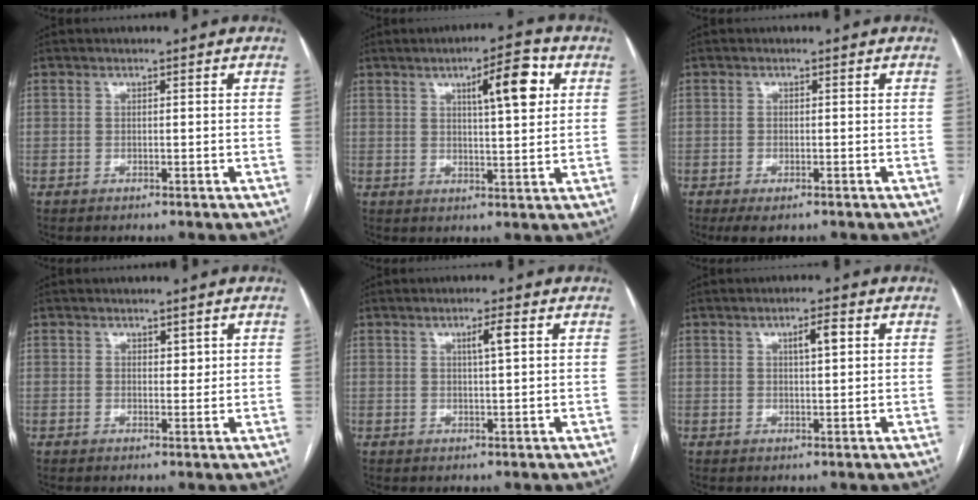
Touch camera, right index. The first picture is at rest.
{"total": 8.4, "force": [3.2, 1.6, 7.6], "torque": [-0.116, 0.009, 0.048]}
{"total": 2.9, "force": [-1.8, 1.0, 2.0], "torque": [-0.034, -0.005, -0.022]}
{"total": 1.4, "force": [0.8, 0.8, 0.9], "torque": [-0.010, -0.003, 0.012]}
{"total": 2.7, "force": [0.9, 0.0, 2.5], "torque": [-0.044, 0.001, 0.015]}
{"total": 3.2, "force": [1.1, 0.6, 2.9], "torque": [-0.047, 0.003, 0.017]}